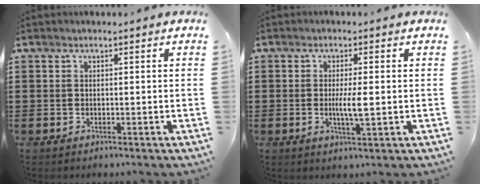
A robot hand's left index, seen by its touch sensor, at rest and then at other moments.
{"total": 4.0, "force": [-0.1, 0.4, 4.0], "torque": [-0.071, -0.004, -0.004]}